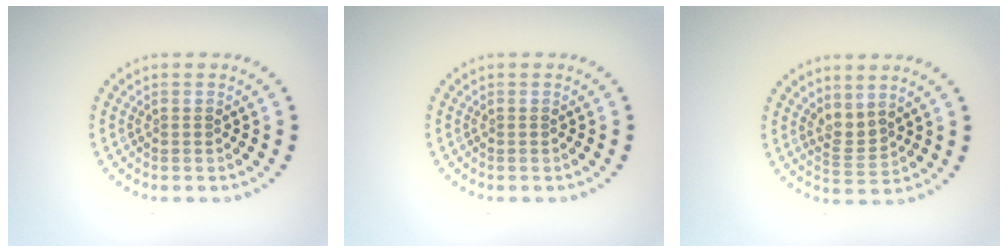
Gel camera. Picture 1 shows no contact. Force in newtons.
{"total": 0.0}
{"total": 1.9, "press": 1.4, "slide": 1.3}